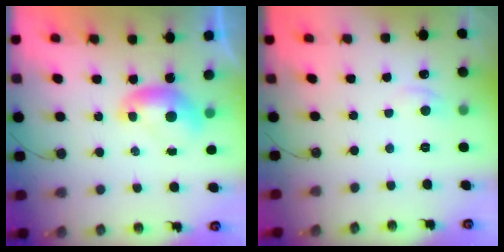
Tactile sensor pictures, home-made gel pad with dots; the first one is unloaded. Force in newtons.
{"total": 0.8, "press": 0.3, "slide": 0.8}